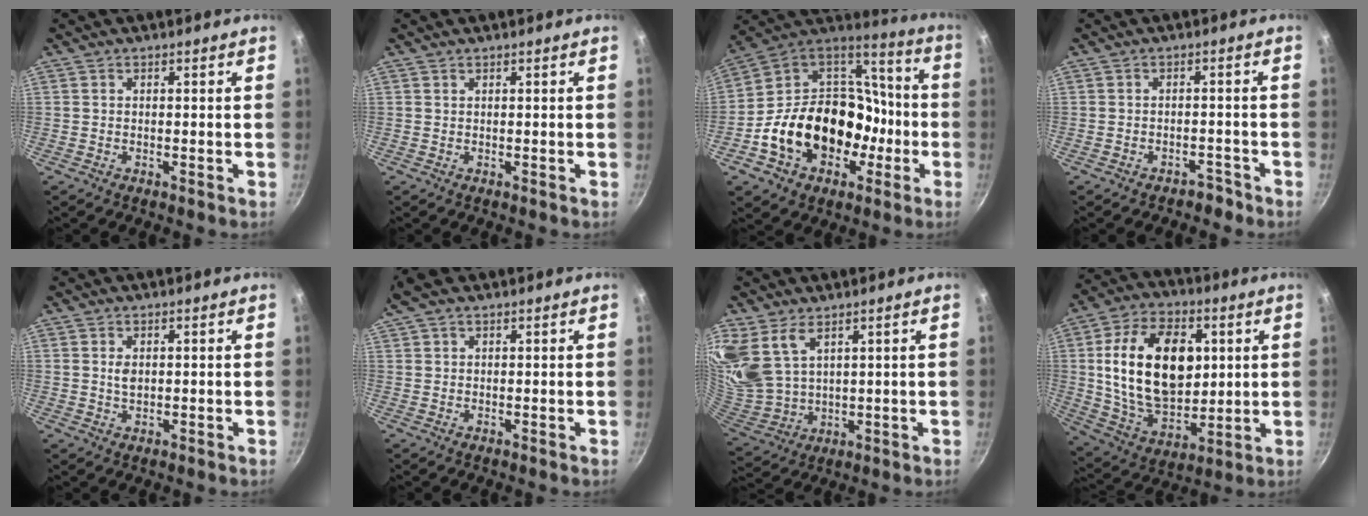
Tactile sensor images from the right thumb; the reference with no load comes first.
{"total": 0.0}
{"total": 25.6, "force": [-6.5, 19.2, 15.6], "torque": [-0.238, 0.076, -0.094]}
{"total": 2.6, "force": [-2.1, 1.4, 0.6], "torque": [0.014, 0.032, -0.013]}
{"total": 2.3, "force": [0.5, 1.4, 1.7], "torque": [-0.028, -0.002, 0.011]}
{"total": 4.7, "force": [3.2, 1.9, 2.9], "torque": [-0.059, 0.012, 0.061]}
{"total": 12.5, "force": [7.1, 7.5, 7.0], "torque": [-0.143, -0.039, 0.162]}
{"total": 23.0, "force": [4.0, 14.6, 17.3], "torque": [-0.280, -0.009, 0.076]}